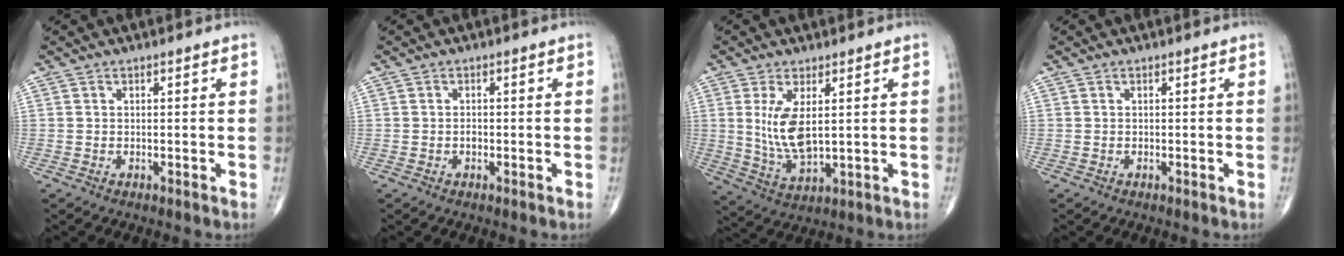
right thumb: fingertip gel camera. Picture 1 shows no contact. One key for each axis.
{"total": 0.9, "fx": -0.3, "fy": 0.6, "fz": 0.6, "tx": -0.009, "ty": 0.002, "tz": -0.008}
{"total": 8.6, "fx": 1.6, "fy": 3.7, "fz": 7.6, "tx": -0.154, "ty": -0.020, "tz": 0.045}
{"total": 0.0}